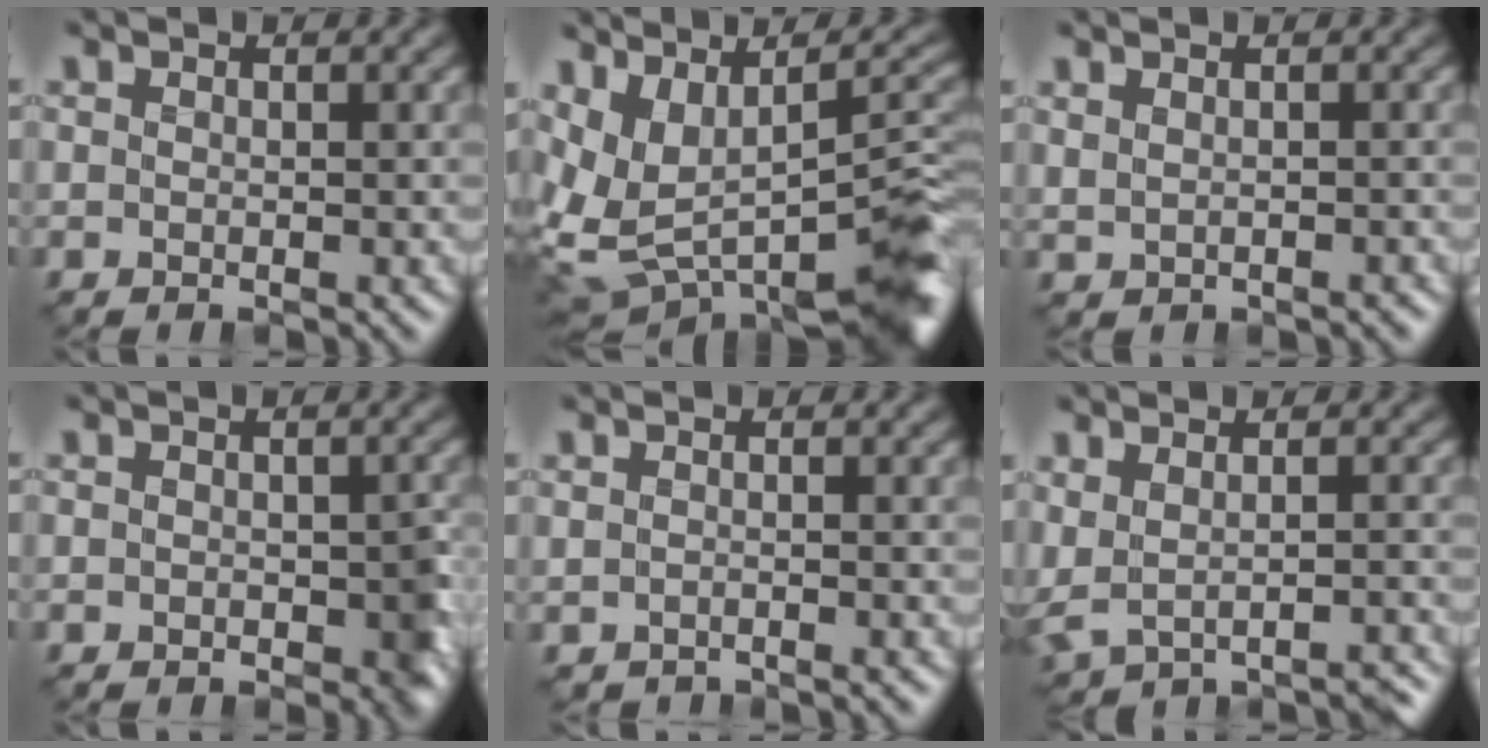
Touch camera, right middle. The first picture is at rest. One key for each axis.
{"total": 11.1, "fx": -2.0, "fy": 4.7, "fz": 9.9, "tx": -0.174, "ty": -0.010, "tz": -0.008}
{"total": 1.1, "fx": 0.4, "fy": 0.7, "fz": 0.8, "tx": -0.016, "ty": -0.003, "tz": 0.014}
{"total": 4.2, "fx": -1.0, "fy": 2.5, "fz": 3.2, "tx": -0.049, "ty": -0.009, "tz": -0.016}
{"total": 0.5, "fx": -0.5, "fy": 0.3, "fz": 0.1, "tx": -0.001, "ty": -0.003, "tz": -0.008}
{"total": 3.0, "fx": -1.2, "fy": 1.7, "fz": 2.2, "tx": -0.025, "ty": -0.011, "tz": -0.005}